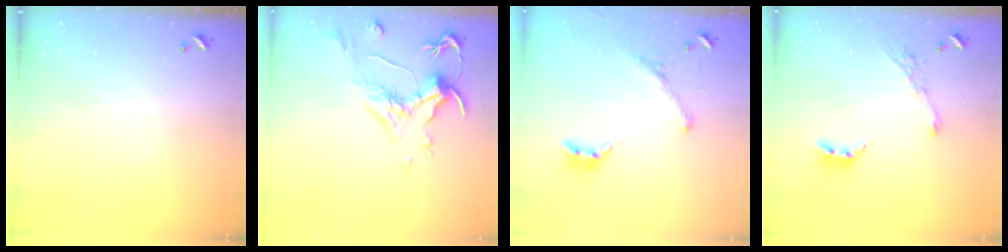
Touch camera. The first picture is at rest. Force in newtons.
{"total": 1.6, "press": 0.8, "slide": 1.4}
{"total": 1.8, "press": 1.2, "slide": 1.3}
{"total": 7.9, "press": 7.9, "slide": 0.8}